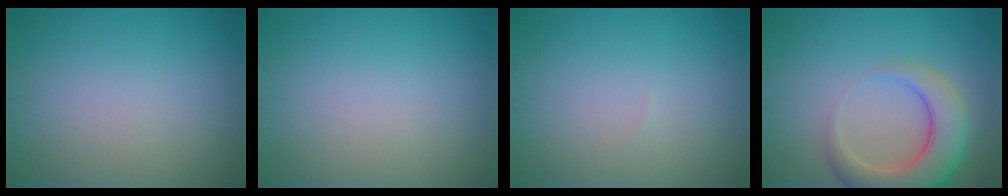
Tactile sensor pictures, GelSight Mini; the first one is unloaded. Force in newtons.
{"total": 0.0}
{"total": 0.0}
{"total": 6.8, "press": 6.8, "slide": 0.7}